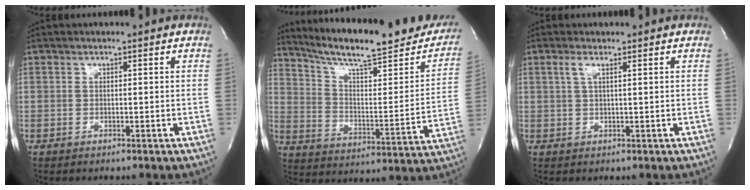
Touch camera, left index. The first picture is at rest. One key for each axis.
{"total": 24.4, "fx": 20.5, "fy": 3.8, "fz": 12.5, "tx": -0.191, "ty": -0.029, "tz": 0.285}
{"total": 1.6, "fx": 0.6, "fy": 0.0, "fz": 1.5, "tx": -0.041, "ty": 0.001, "tz": 0.014}